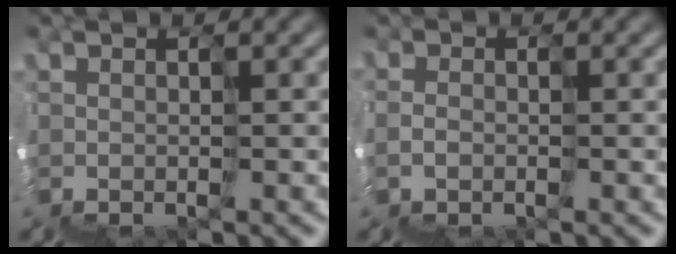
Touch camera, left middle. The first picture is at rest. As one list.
[{"total": 1.7, "force": [-1.5, 0.5, -0.5], "torque": [0.017, -0.006, -0.029]}]